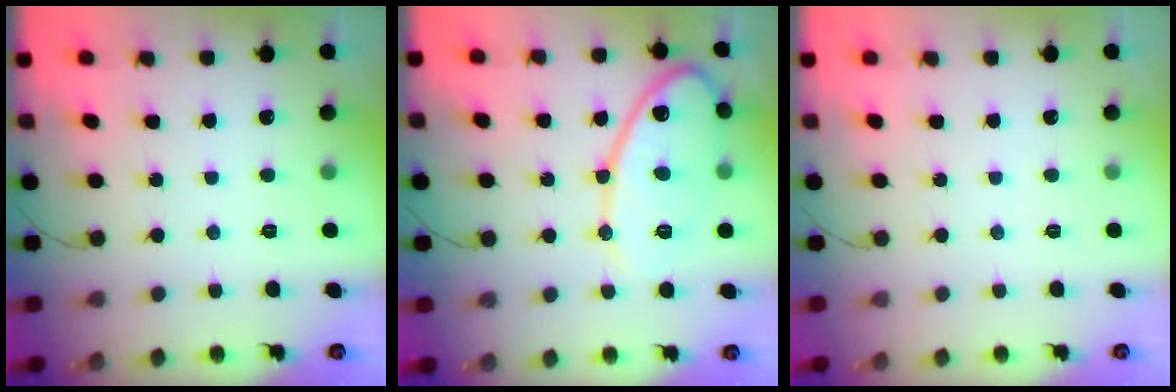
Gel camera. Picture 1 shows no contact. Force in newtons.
{"total": 13.2, "press": 13.2, "slide": 1.2}
{"total": 0.0}